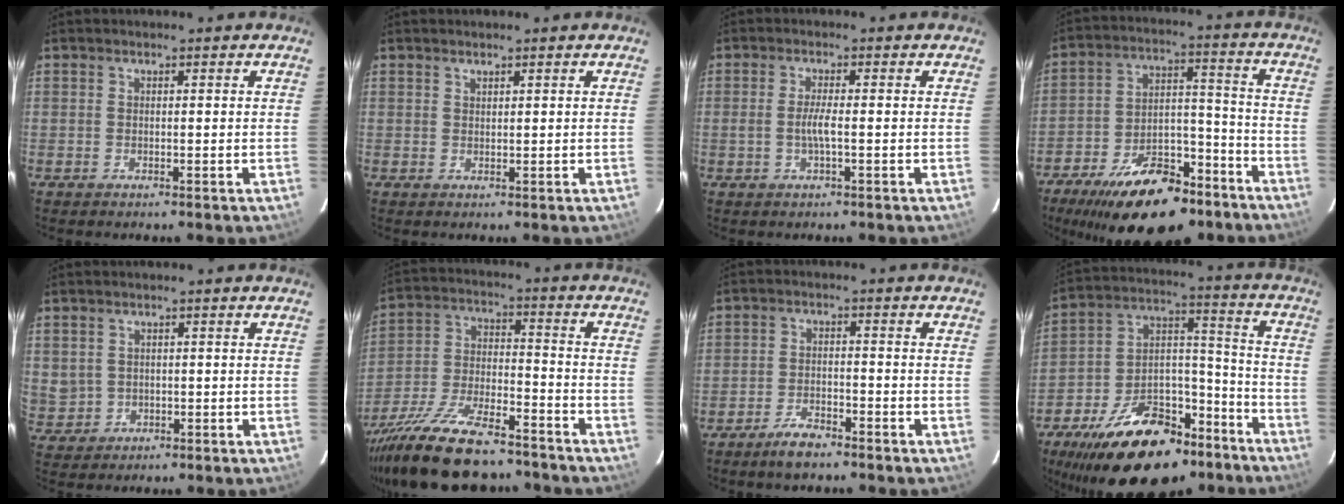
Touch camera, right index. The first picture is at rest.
{"total": 0.7, "force": [0.7, 0.2, 0.2], "torque": [-0.003, 0.002, 0.014]}
{"total": 2.8, "force": [-0.5, -0.1, 2.8], "torque": [-0.054, -0.001, -0.010]}
{"total": 21.4, "force": [-15.2, 9.6, 11.7], "torque": [-0.214, 0.015, -0.224]}
{"total": 5.5, "force": [0.5, 5.2, 1.5], "torque": [-0.040, 0.006, 0.028]}
{"total": 20.9, "force": [-16.4, 6.3, 11.2], "torque": [-0.222, -0.034, -0.267]}
{"total": 5.3, "force": [-4.3, 1.5, 2.7], "torque": [-0.071, 0.001, -0.079]}
{"total": 24.6, "force": [-16.6, 12.6, 13.2], "torque": [-0.252, 0.040, -0.241]}